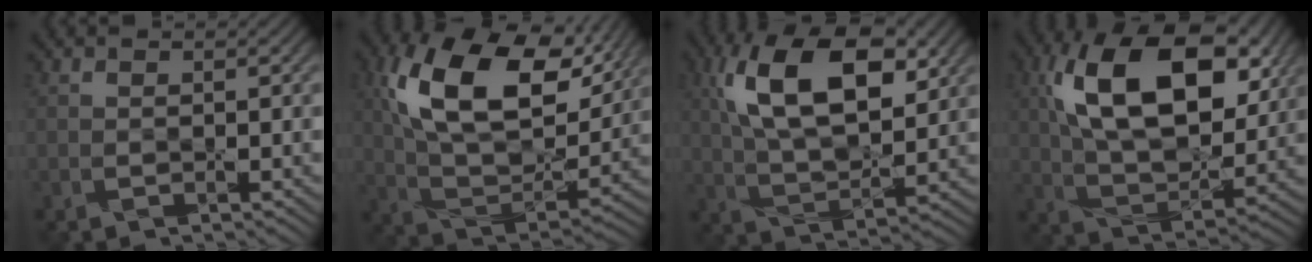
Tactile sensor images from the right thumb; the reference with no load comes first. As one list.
[{"total": 17.5, "force": [7.1, 9.6, 12.8], "torque": [-0.256, 0.007, 0.128]}, {"total": 14.3, "force": [5.1, 7.0, 11.4], "torque": [-0.221, 0.009, 0.093]}, {"total": 17.5, "force": [6.0, 9.6, 13.3], "torque": [-0.261, 0.019, 0.102]}]